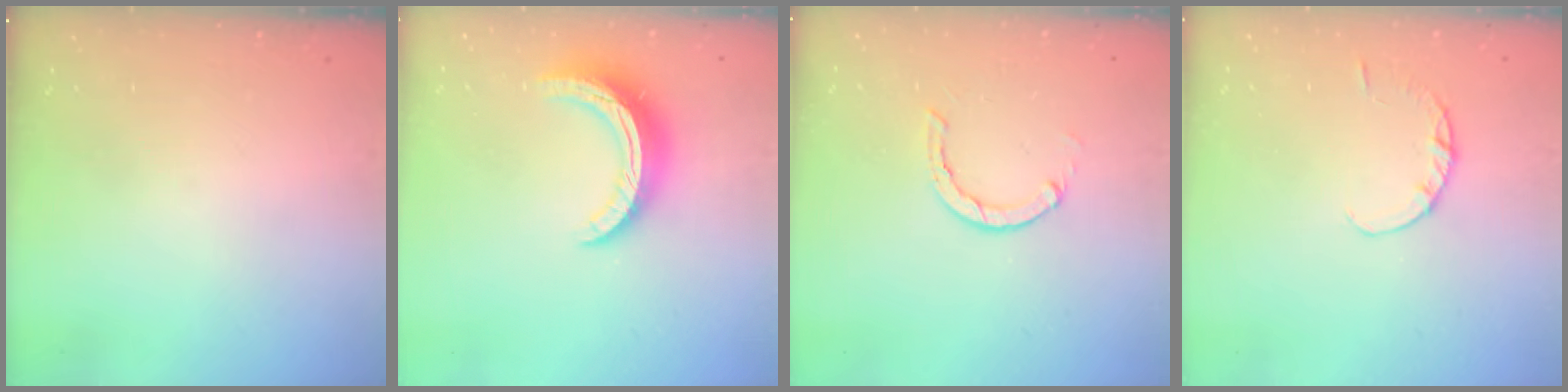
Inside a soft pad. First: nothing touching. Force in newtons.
{"total": 12.2, "press": 12.1, "slide": 0.9}
{"total": 2.8, "press": 2.7, "slide": 0.4}
{"total": 2.9, "press": 2.8, "slide": 0.4}